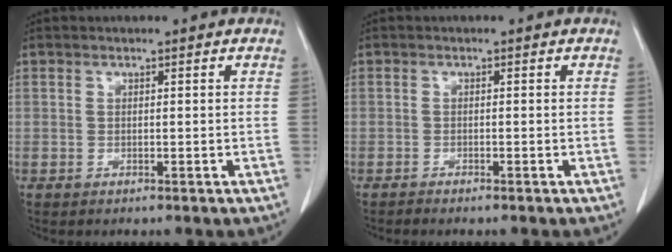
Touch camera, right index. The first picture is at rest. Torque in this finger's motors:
{"motor_torque": [-0.06, 0.10, 0.06, 0.02]}